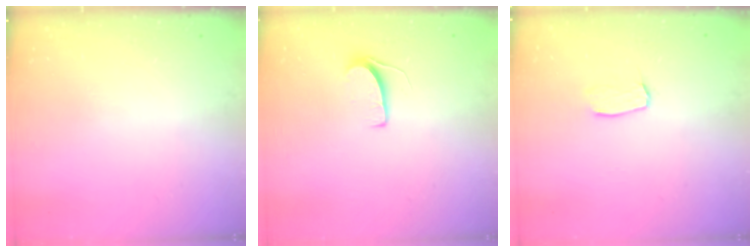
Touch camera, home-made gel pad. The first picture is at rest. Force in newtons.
{"total": 5.9, "press": 5.9, "slide": 0.4}
{"total": 3.6, "press": 3.6, "slide": 0.3}